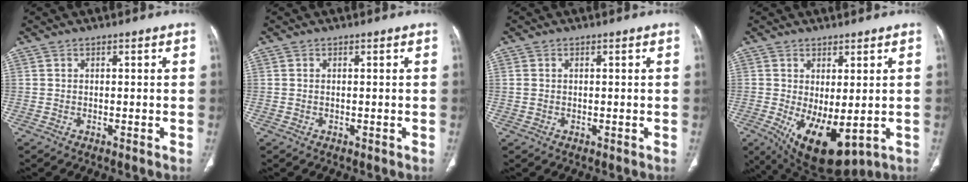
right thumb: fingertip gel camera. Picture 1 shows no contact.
{"total": 0.0}
{"total": 0.9, "force": [0.1, 0.7, 0.6], "torque": [-0.011, 0.002, 0.004]}
{"total": 11.6, "force": [-2.2, 5.3, 10.1], "torque": [-0.160, -0.018, -0.006]}